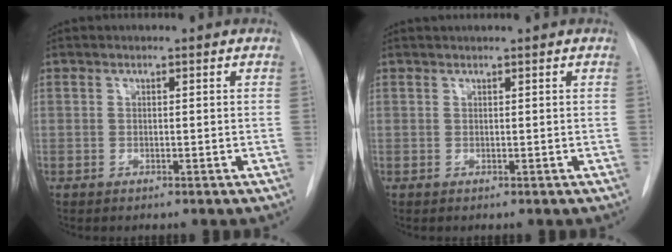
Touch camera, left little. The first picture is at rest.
{"total": 1.0, "force": [0.9, -0.2, 0.4], "torque": [-0.006, 0.012, 0.022]}